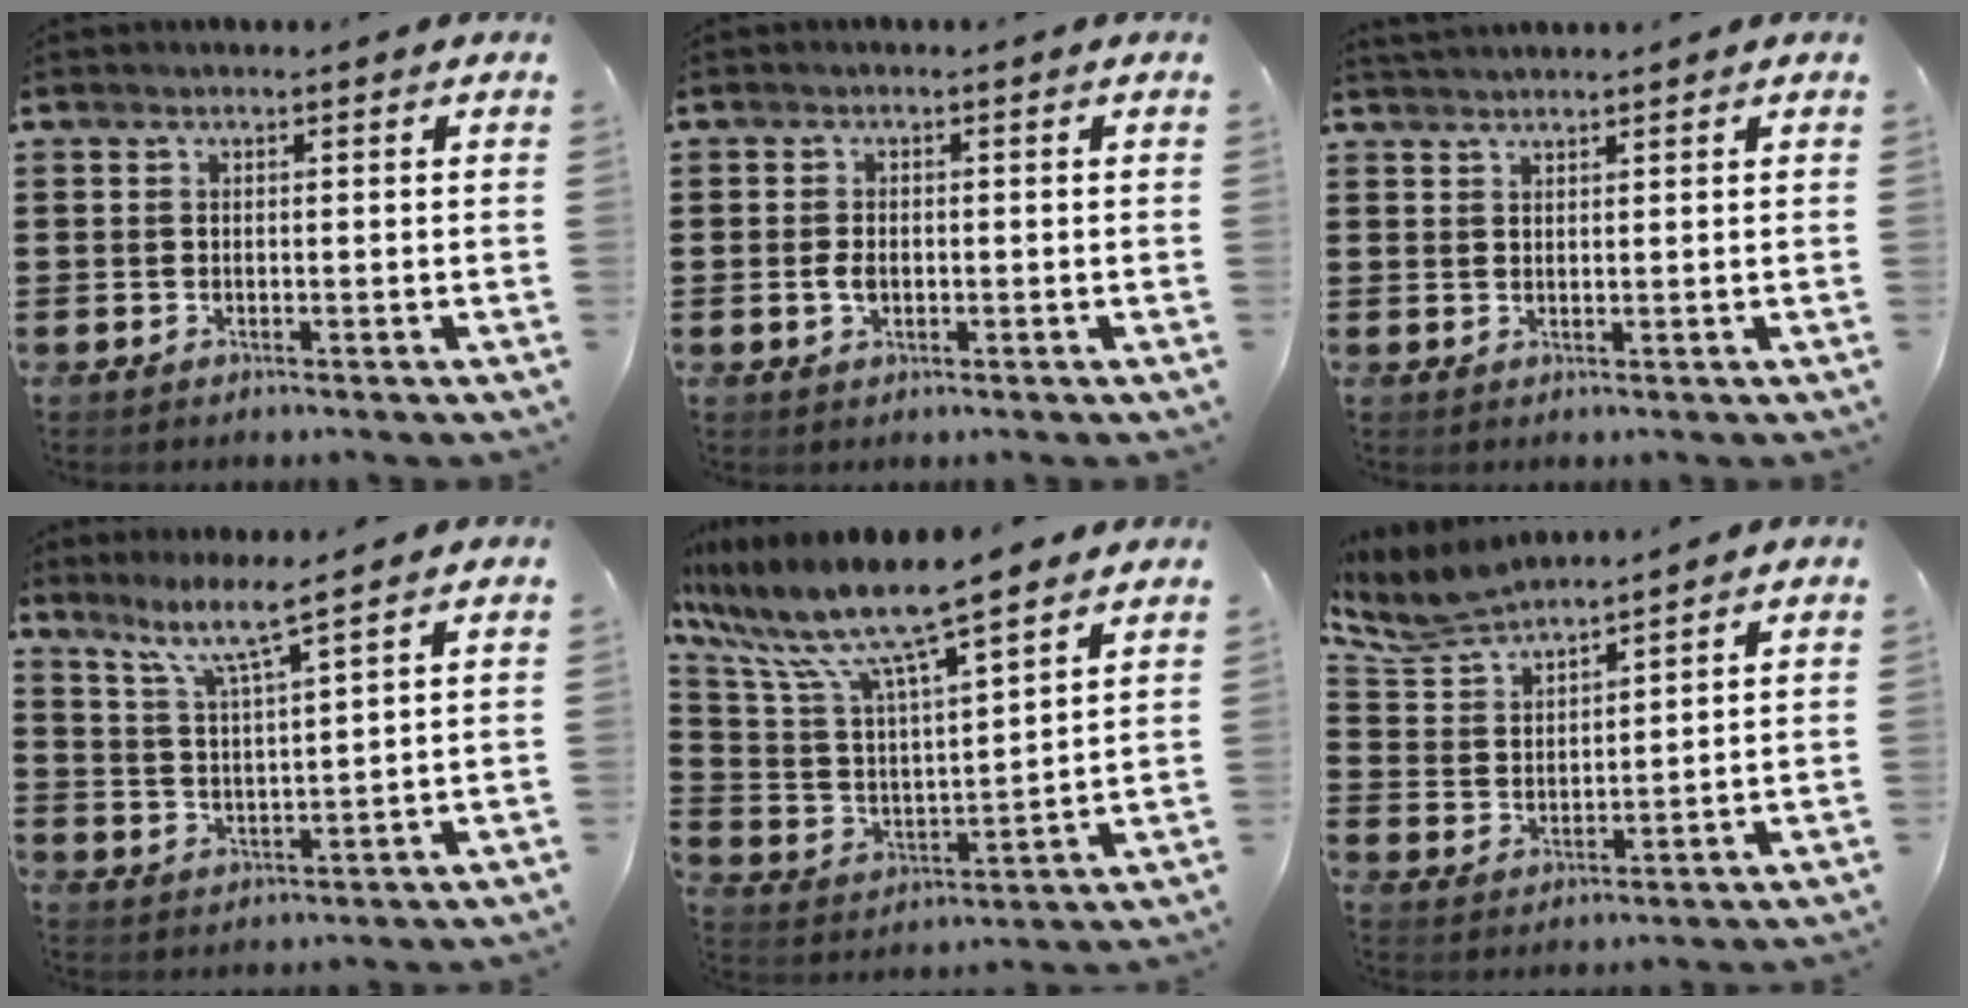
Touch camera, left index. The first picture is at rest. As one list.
[{"total": 2.3, "force": [-0.2, 1.3, 1.8], "torque": [-0.051, -0.002, -0.009]}, {"total": 1.5, "force": [1.5, -0.1, 0.2], "torque": [-0.006, 0.002, 0.031]}, {"total": 5.6, "force": [4.5, -0.4, 3.2], "torque": [-0.080, -0.022, 0.075]}, {"total": 10.7, "force": [8.9, 0.7, 5.9], "torque": [-0.159, -0.055, 0.146]}, {"total": 6.6, "force": [6.2, 1.1, 1.9], "torque": [-0.065, -0.023, 0.112]}]